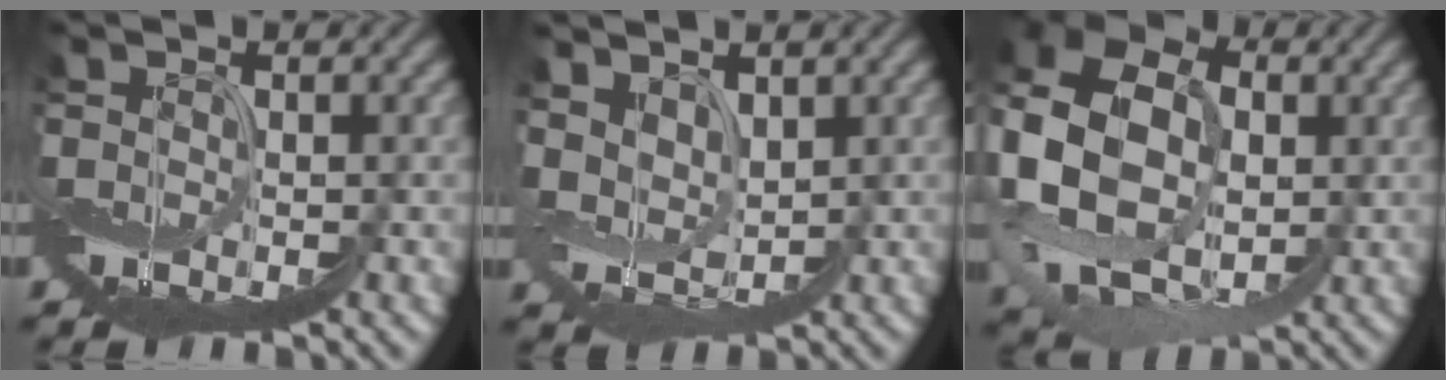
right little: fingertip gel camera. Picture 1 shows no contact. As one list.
[{"total": 2.2, "force": [2.0, 0.7, 0.5], "torque": [-0.010, 0.014, 0.037]}, {"total": 8.7, "force": [0.9, 6.6, 5.6], "torque": [-0.129, 0.018, 0.009]}]